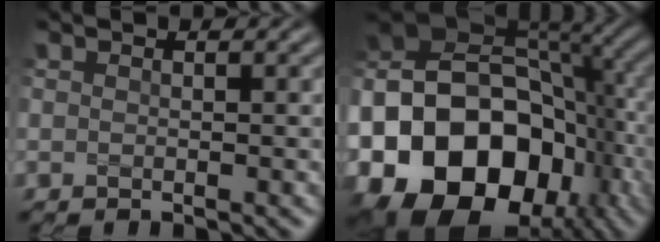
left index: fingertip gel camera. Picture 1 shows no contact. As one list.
[{"total": 22.3, "force": [-9.2, 16.7, 11.5], "torque": [-0.204, -0.035, -0.169]}]